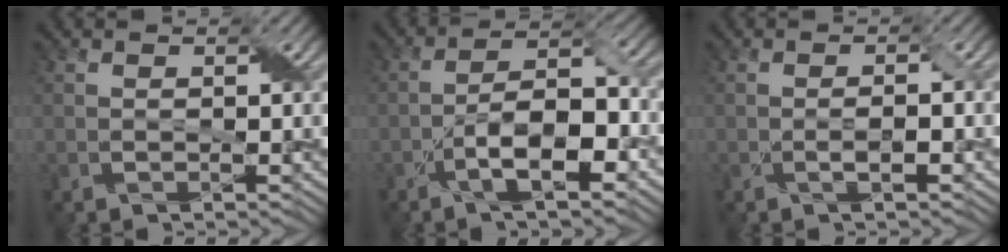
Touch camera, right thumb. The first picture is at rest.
{"total": 8.9, "force": [-4.1, 3.0, 7.4], "torque": [-0.120, 0.012, -0.077]}
{"total": 1.9, "force": [-0.5, 0.3, 1.8], "torque": [-0.034, 0.004, -0.010]}